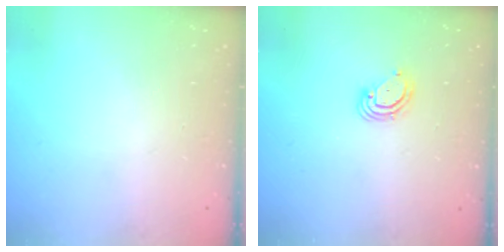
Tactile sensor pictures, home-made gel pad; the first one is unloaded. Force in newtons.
{"total": 4.4, "press": 4.4, "slide": 0.4}